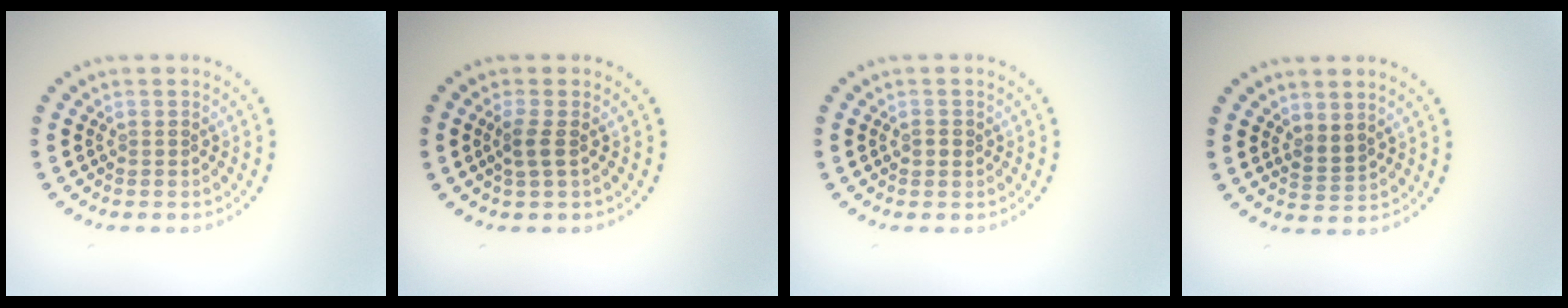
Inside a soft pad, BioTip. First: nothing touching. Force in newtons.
{"total": 1.5, "press": 1.3, "slide": 0.8}
{"total": 0.8, "press": 0.8, "slide": 0.3}
{"total": 1.6, "press": 1.3, "slide": 0.9}